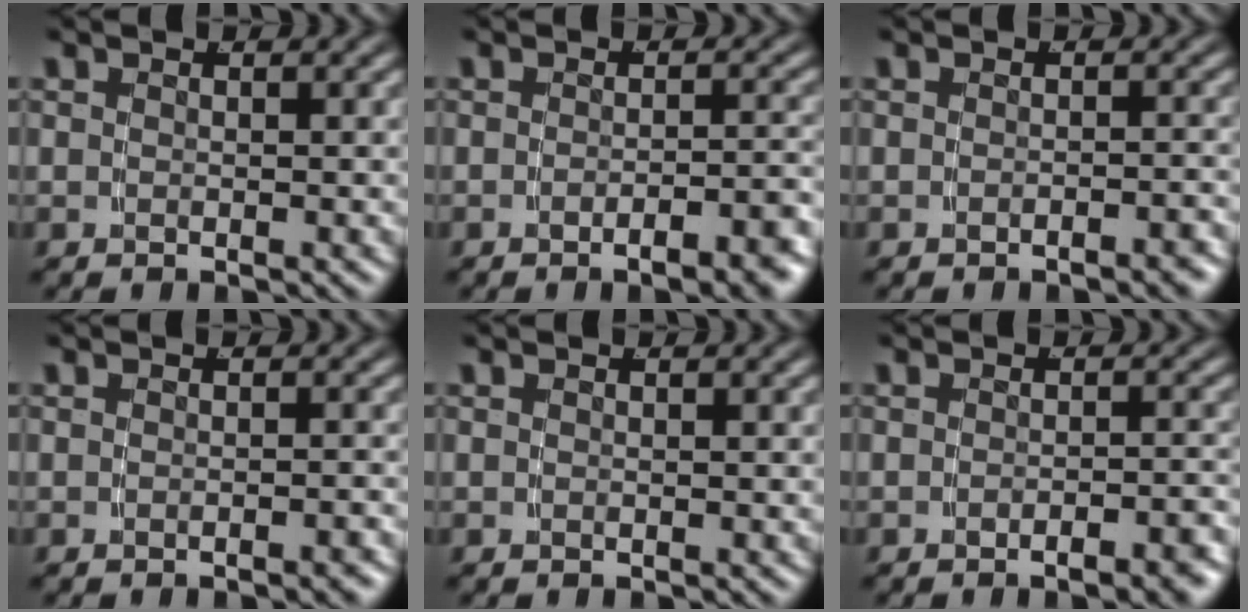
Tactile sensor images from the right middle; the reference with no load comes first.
{"total": 3.5, "force": [-2.7, 0.2, 2.2], "torque": [-0.021, 0.004, -0.046]}
{"total": 1.5, "force": [-1.4, -0.2, 0.5], "torque": [-0.004, 0.006, -0.024]}
{"total": 0.9, "force": [-0.8, -0.1, 0.5], "torque": [-0.006, 0.007, -0.016]}
{"total": 0.0}
{"total": 2.5, "force": [-2.0, -0.1, 1.4], "torque": [-0.013, 0.007, -0.037]}